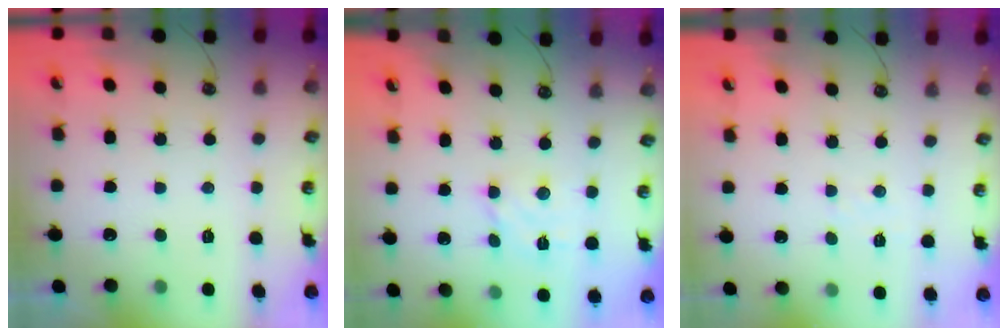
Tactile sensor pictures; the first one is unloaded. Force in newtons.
{"total": 3.8, "press": 3.8, "slide": 0.5}
{"total": 2.7, "press": 2.7, "slide": 0.4}